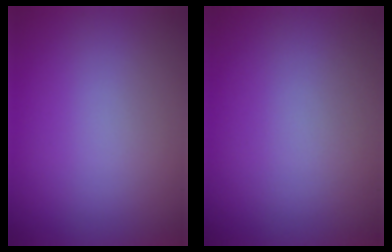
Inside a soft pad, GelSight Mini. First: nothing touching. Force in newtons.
{"total": 0.0}